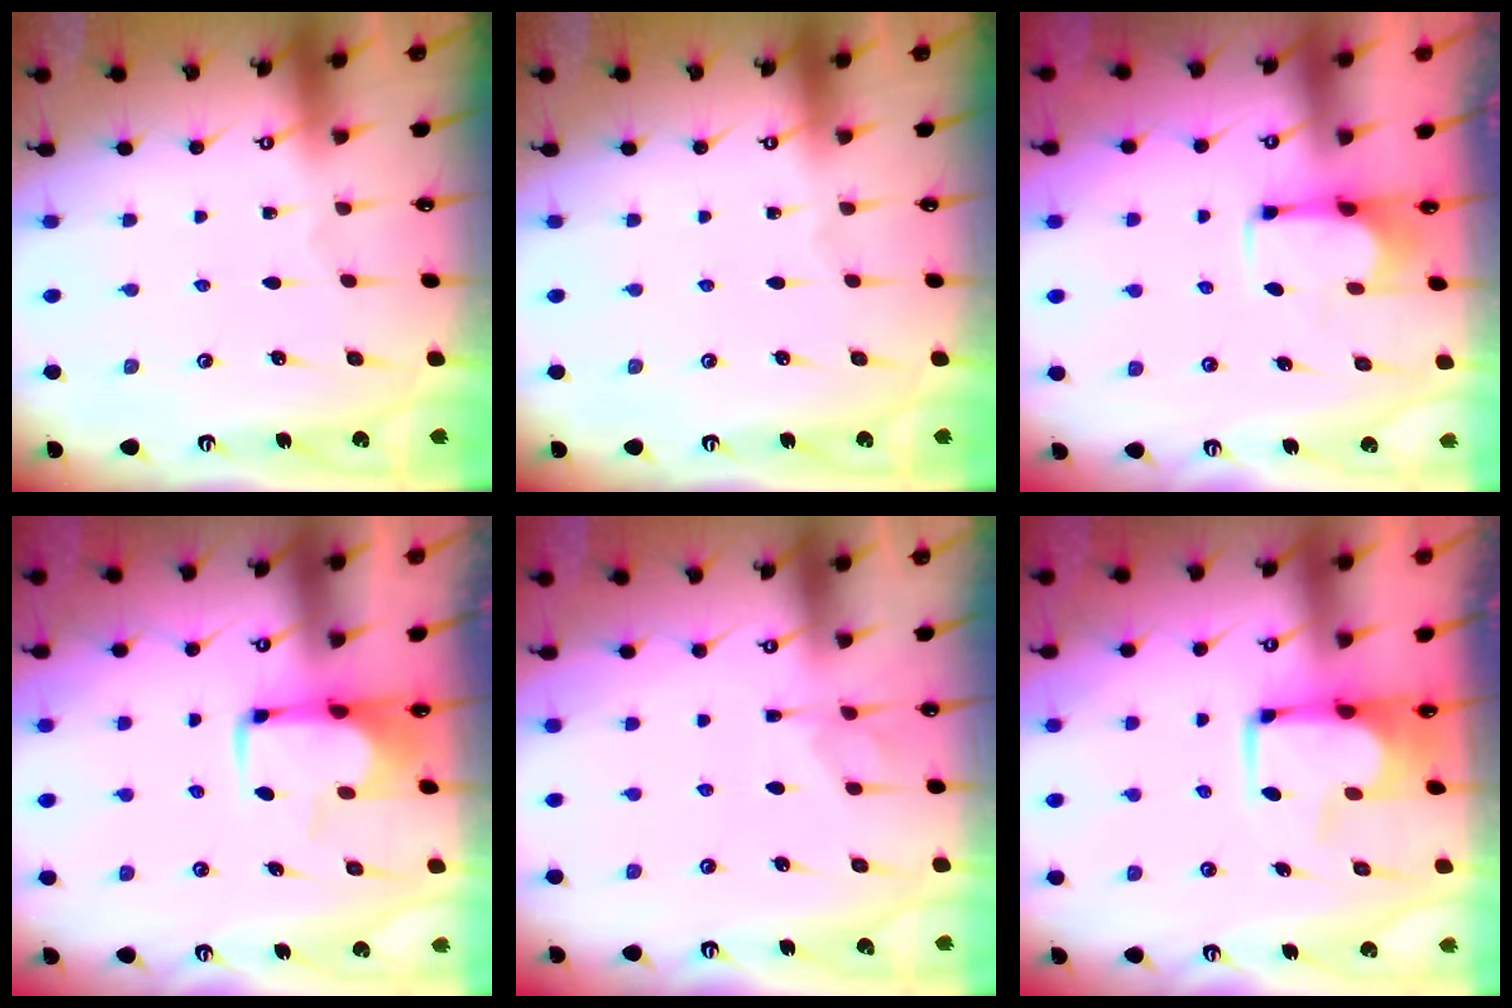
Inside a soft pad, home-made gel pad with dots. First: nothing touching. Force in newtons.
{"total": 0.0}
{"total": 2.5, "press": 2.4, "slide": 0.9}
{"total": 1.6, "press": 1.5, "slide": 0.5}
{"total": 1.3, "press": 0.6, "slide": 1.1}
{"total": 2.7, "press": 2.7, "slide": 0.5}